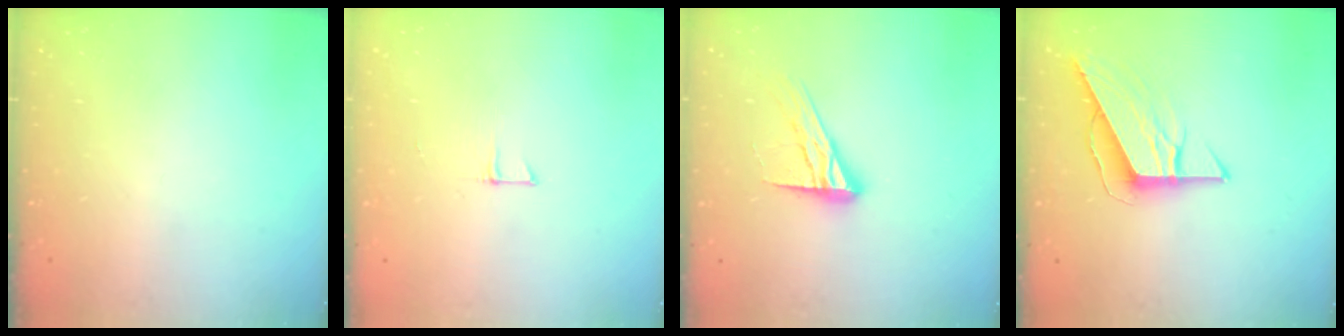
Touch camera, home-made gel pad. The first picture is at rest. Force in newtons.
{"total": 3.9, "press": 3.9, "slide": 0.3}
{"total": 13.1, "press": 13.1, "slide": 1.0}
{"total": 11.1, "press": 11.0, "slide": 1.2}